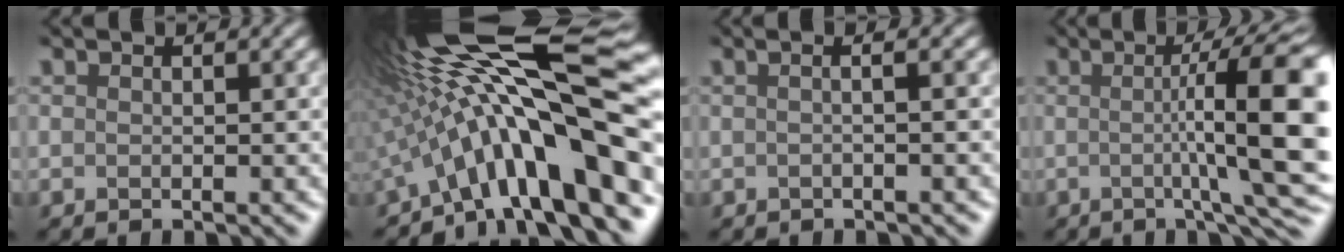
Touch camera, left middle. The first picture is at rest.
{"total": 16.5, "force": [-0.7, 4.6, 15.9], "torque": [-0.245, 0.027, -0.013]}
{"total": 1.9, "force": [0.3, 0.8, 1.7], "torque": [-0.008, 0.006, -0.018]}
{"total": 10.5, "force": [0.0, 1.4, 10.5], "torque": [-0.125, 0.009, 0.010]}